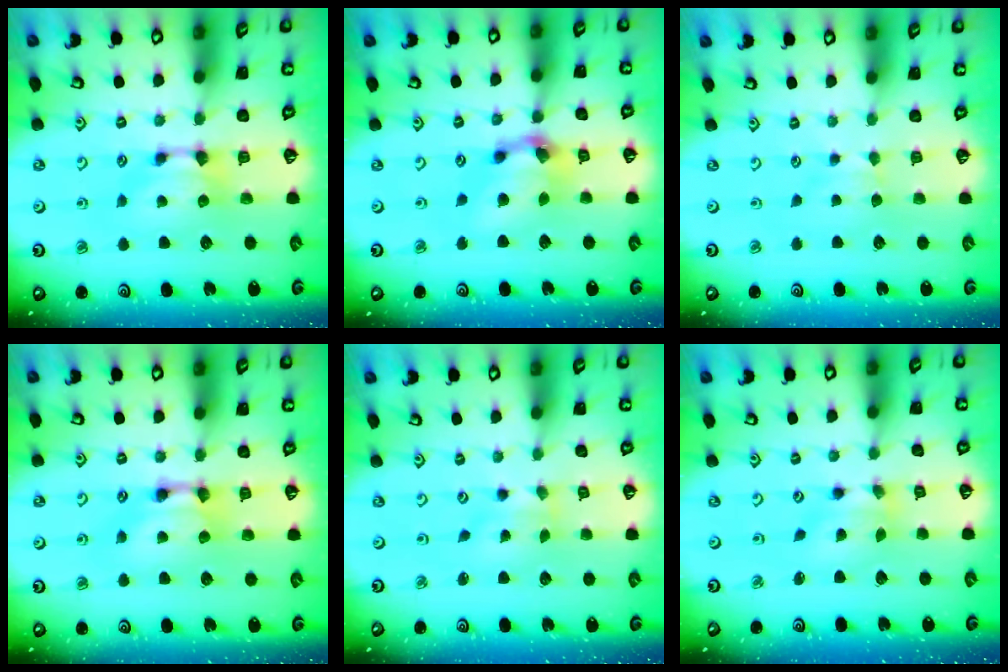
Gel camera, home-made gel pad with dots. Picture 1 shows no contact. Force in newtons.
{"total": 6.2, "press": 5.7, "slide": 2.4}
{"total": 2.4, "press": 2.3, "slide": 0.4}
{"total": 2.2, "press": 2.2, "slide": 0.1}
{"total": 2.0, "press": 1.7, "slide": 1.1}
{"total": 2.6, "press": 2.1, "slide": 1.6}